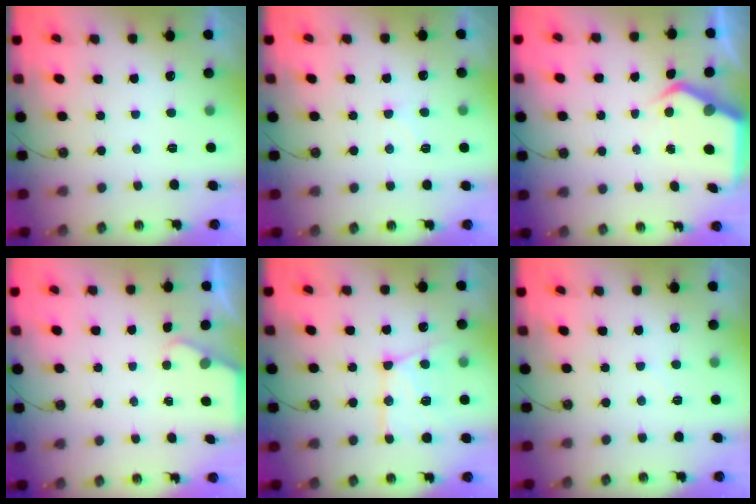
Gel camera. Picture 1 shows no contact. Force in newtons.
{"total": 6.3, "press": 6.3, "slide": 0.6}
{"total": 4.9, "press": 4.9, "slide": 0.2}
{"total": 1.7, "press": 1.7, "slide": 0.3}
{"total": 15.0, "press": 14.9, "slide": 1.6}
{"total": 3.3, "press": 3.2, "slide": 0.5}